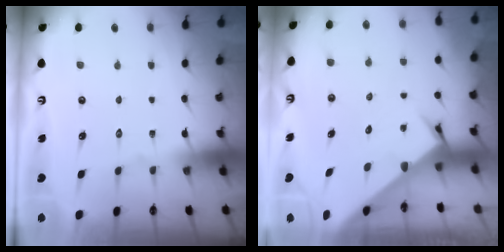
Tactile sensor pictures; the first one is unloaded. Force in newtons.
{"total": 3.4, "press": 3.4, "slide": 0.2}